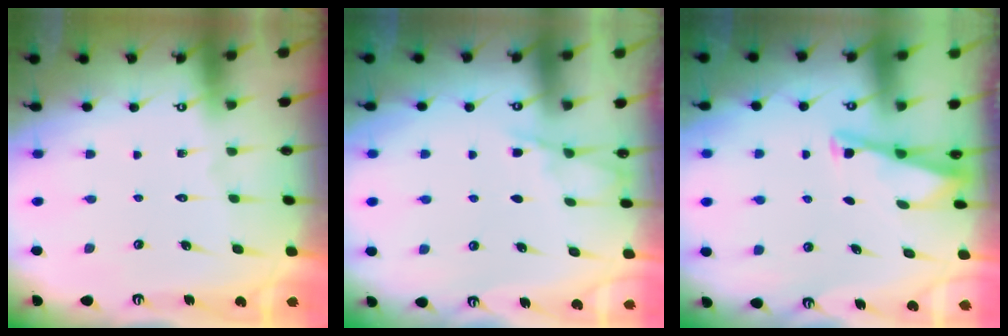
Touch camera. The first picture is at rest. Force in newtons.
{"total": 4.0, "press": 3.9, "slide": 0.6}
{"total": 3.2, "press": 3.1, "slide": 0.3}